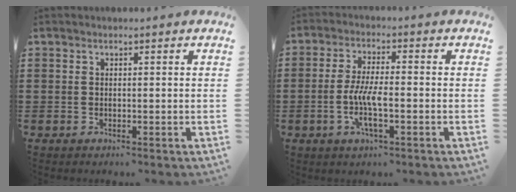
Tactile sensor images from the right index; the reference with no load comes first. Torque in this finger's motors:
{"motor_torque": [1.49, 0.65, 0.49, 0.11]}